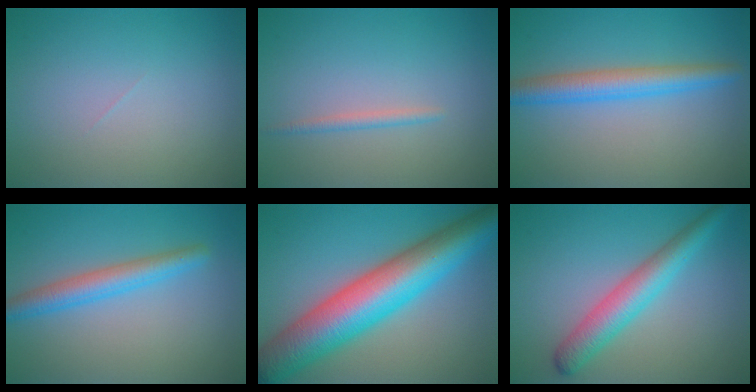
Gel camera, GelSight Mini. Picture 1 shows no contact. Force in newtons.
{"total": 1.0, "press": 1.0, "slide": 0.1}
{"total": 4.0, "press": 4.0, "slide": 0.1}
{"total": 3.4, "press": 3.4, "slide": 0.1}
{"total": 11.9, "press": 11.9, "slide": 0.2}
{"total": 4.5, "press": 4.5, "slide": 0.1}